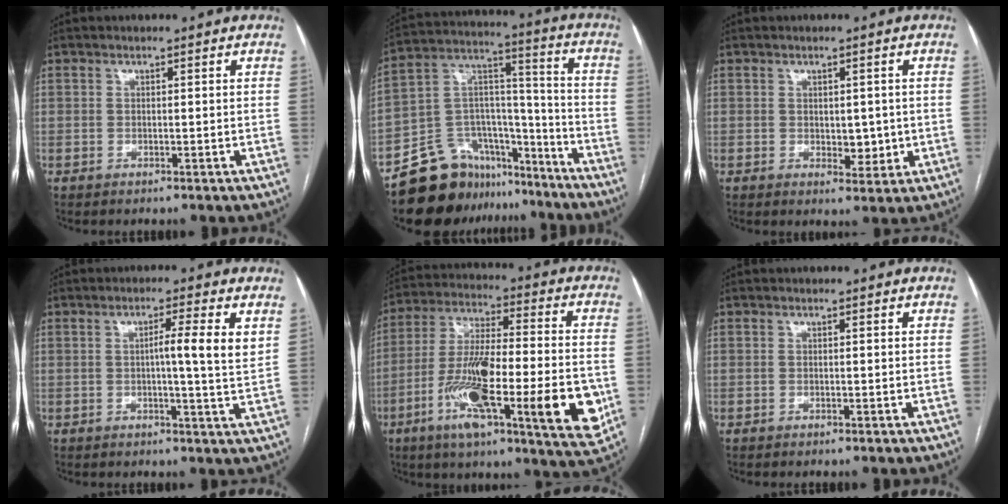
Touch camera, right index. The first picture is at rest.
{"total": 16.8, "force": [-13.7, 8.7, 4.1], "torque": [-0.058, 0.078, -0.230]}
{"total": 3.8, "force": [0.0, 2.3, 3.0], "torque": [-0.036, -0.002, 0.008]}
{"total": 5.8, "force": [1.5, -0.4, 5.6], "torque": [-0.083, -0.001, 0.017]}
{"total": 23.2, "force": [-6.8, 3.9, 21.8], "torque": [-0.331, -0.015, -0.104]}
{"total": 0.0}